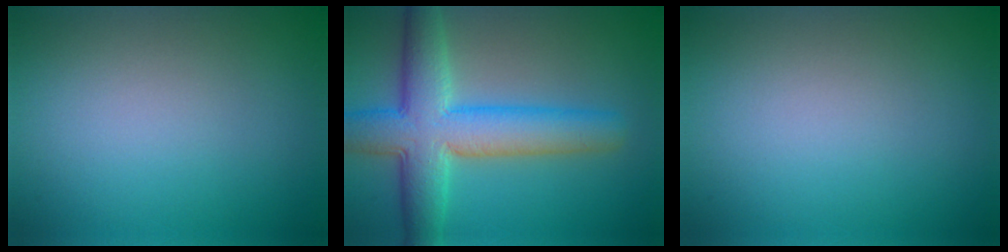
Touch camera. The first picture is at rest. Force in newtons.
{"total": 8.2, "press": 8.2, "slide": 0.3}
{"total": 0.0}